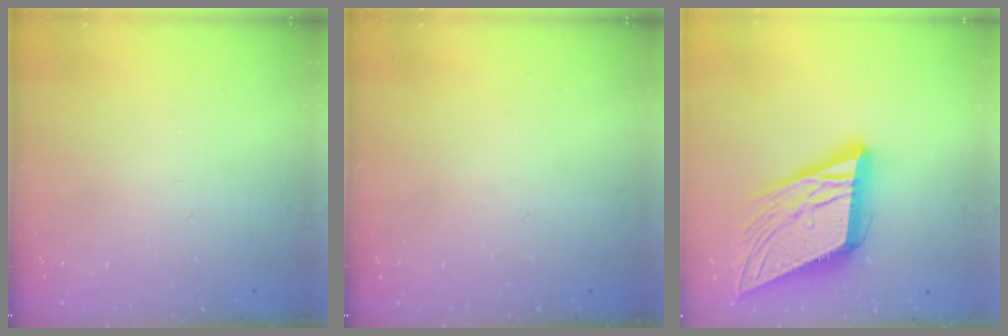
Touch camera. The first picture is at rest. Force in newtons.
{"total": 0.0}
{"total": 18.0, "press": 17.6, "slide": 3.8}